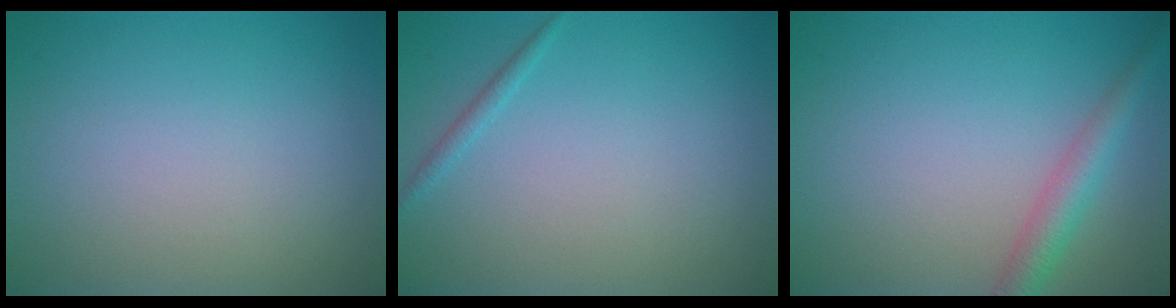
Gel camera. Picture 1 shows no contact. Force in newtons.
{"total": 0.8, "press": 0.8, "slide": 0.0}
{"total": 2.9, "press": 2.9, "slide": 0.0}